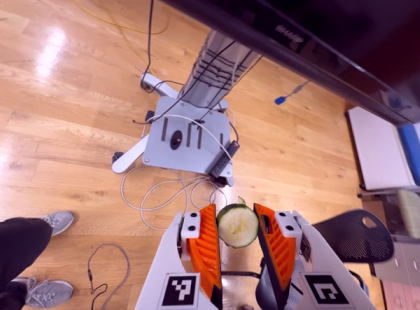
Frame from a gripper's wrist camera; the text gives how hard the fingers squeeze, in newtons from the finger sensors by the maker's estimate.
{"total": 8.2, "left": 8.6, "right": 7.8}